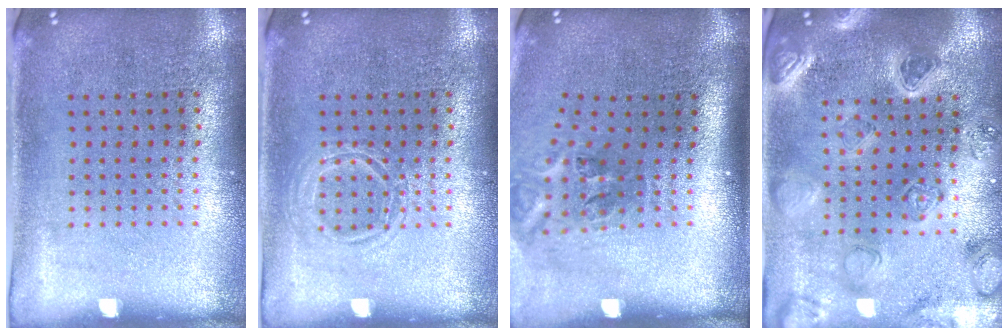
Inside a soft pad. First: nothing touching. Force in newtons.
{"total": 1.3, "press": 1.3, "slide": 0.2}
{"total": 2.3, "press": 1.4, "slide": 1.8}
{"total": 2.3, "press": 2.3, "slide": 0.2}